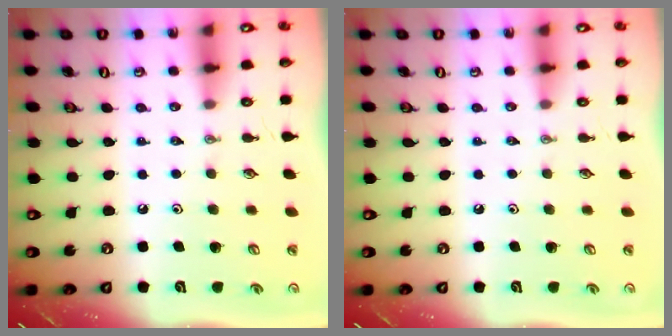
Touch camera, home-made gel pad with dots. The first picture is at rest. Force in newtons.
{"total": 0.0}